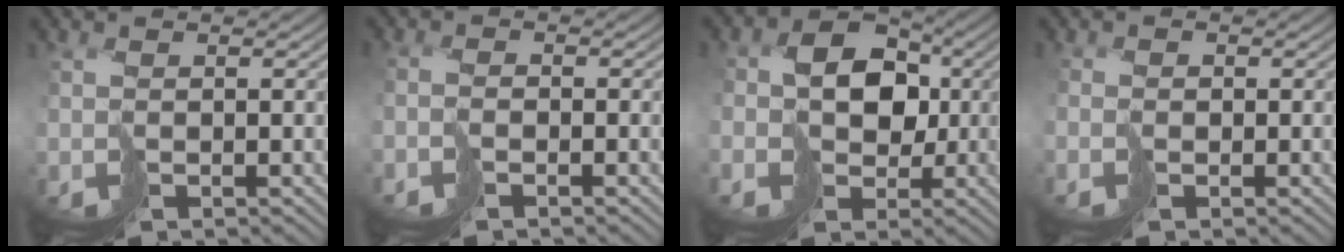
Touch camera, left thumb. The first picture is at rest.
{"total": 1.4, "force": [-1.3, 0.1, -0.4], "torque": [0.013, 0.004, -0.030]}
{"total": 6.5, "force": [-0.1, 5.7, 3.2], "torque": [-0.027, 0.001, -0.017]}
{"total": 1.0, "force": [-0.5, 0.1, -0.9], "torque": [0.030, 0.002, -0.013]}